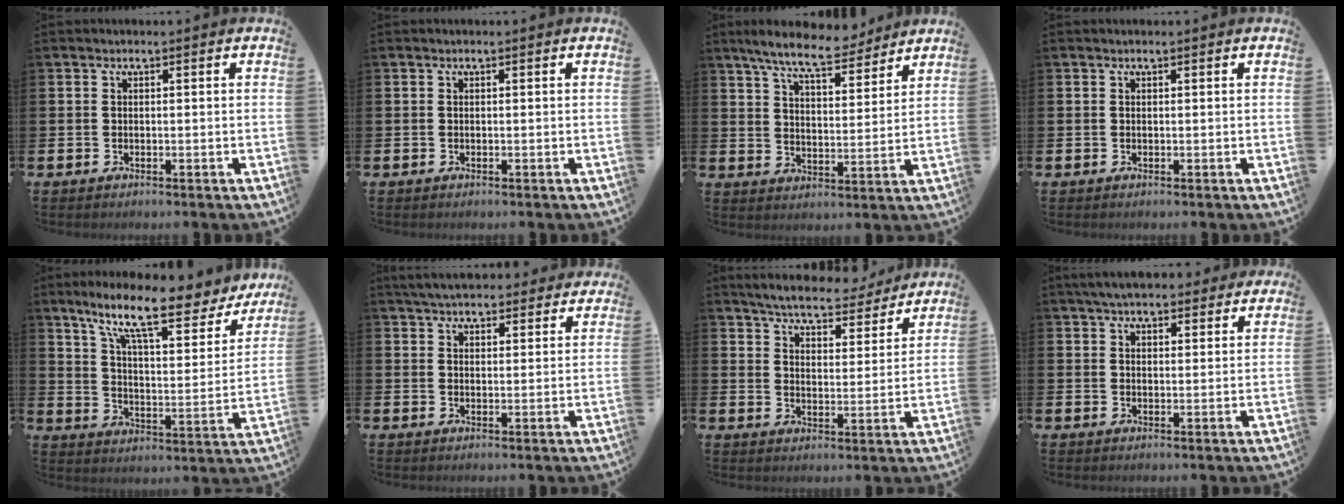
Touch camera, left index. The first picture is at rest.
{"total": 0.0}
{"total": 8.7, "force": [8.0, 1.4, 3.3], "torque": [-0.083, -0.036, 0.144]}
{"total": 0.0}
{"total": 12.4, "force": [9.4, 2.8, 7.4], "torque": [-0.158, -0.055, 0.153]}
{"total": 5.2, "force": [4.9, 1.3, 0.9], "torque": [-0.029, -0.018, 0.090]}
{"total": 6.2, "force": [6.0, 1.0, 1.3], "torque": [-0.045, -0.040, 0.103]}
{"total": 5.3, "force": [4.9, 1.5, 1.3], "torque": [-0.036, -0.010, 0.090]}